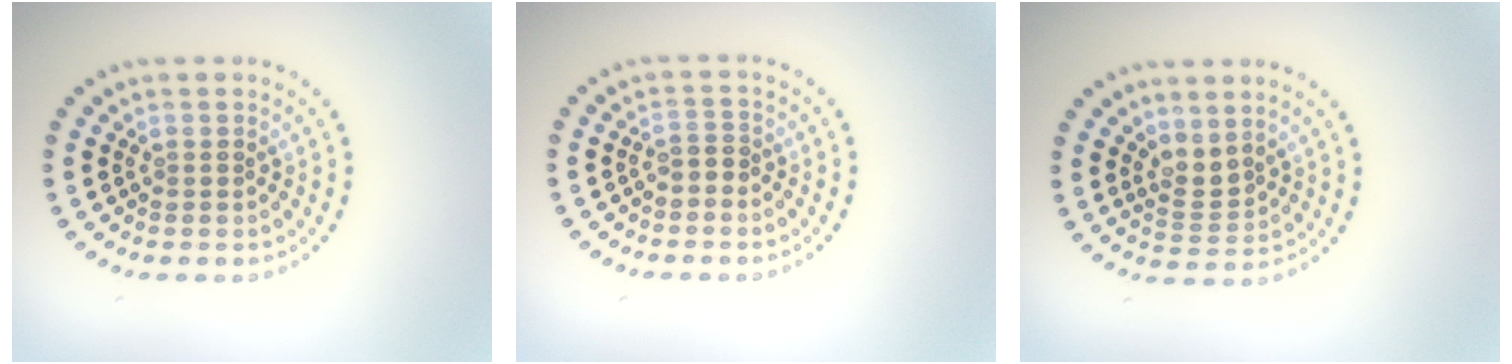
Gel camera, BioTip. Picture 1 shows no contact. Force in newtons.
{"total": 1.2, "press": 1.0, "slide": 0.6}
{"total": 2.0, "press": 1.4, "slide": 1.3}